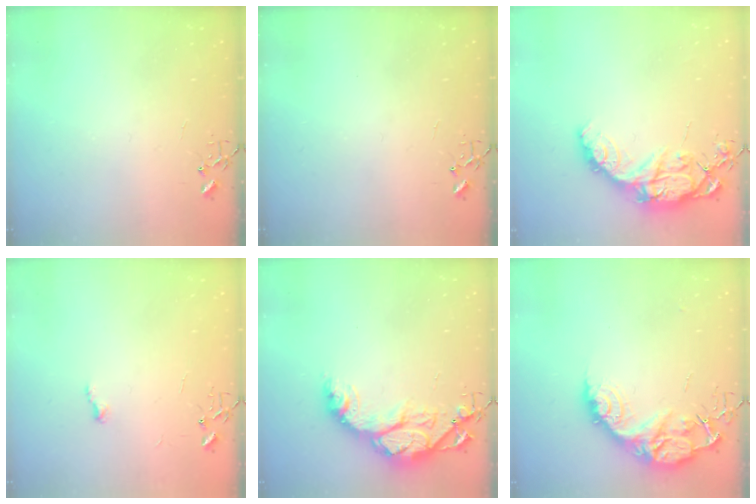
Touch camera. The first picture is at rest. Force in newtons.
{"total": 0.0}
{"total": 16.6, "press": 16.5, "slide": 1.3}
{"total": 4.7, "press": 4.7, "slide": 0.7}
{"total": 15.3, "press": 15.3, "slide": 1.1}
{"total": 16.1, "press": 16.0, "slide": 1.5}